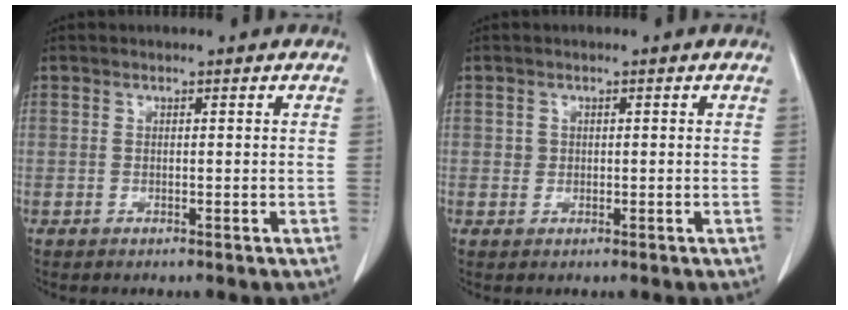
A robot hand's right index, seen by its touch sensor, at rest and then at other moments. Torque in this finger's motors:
{"motor_torque": [-0.03, 0.02, 0.01, 0.01]}